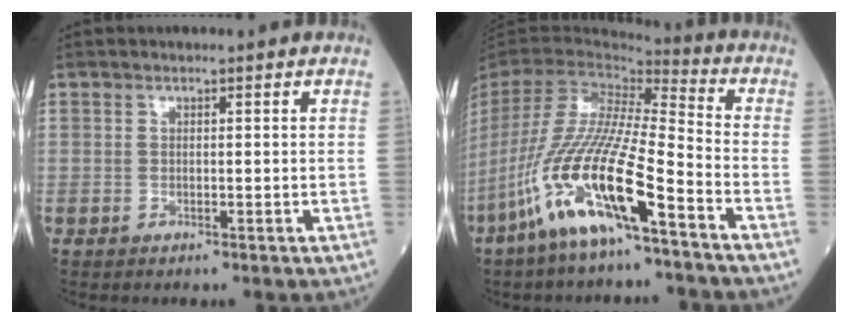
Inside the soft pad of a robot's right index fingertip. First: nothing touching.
{"total": 18.5, "force": [-10.0, 2.0, 15.5], "torque": [-0.347, -0.042, -0.196]}